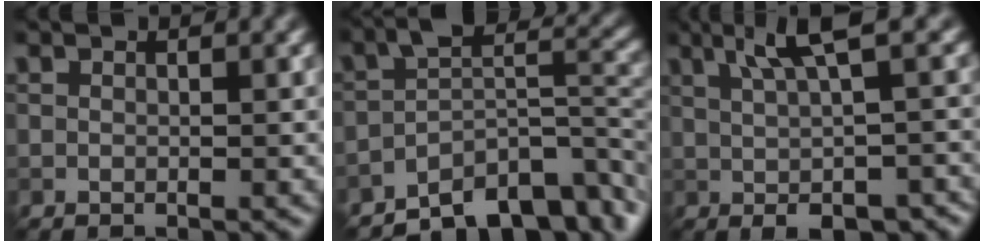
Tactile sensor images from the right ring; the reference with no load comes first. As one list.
[{"total": 9.3, "force": [-5.9, 4.0, 6.0], "torque": [-0.068, 0.002, -0.106]}, {"total": 6.6, "force": [1.3, 1.8, 6.2], "torque": [-0.082, 0.004, 0.021]}]